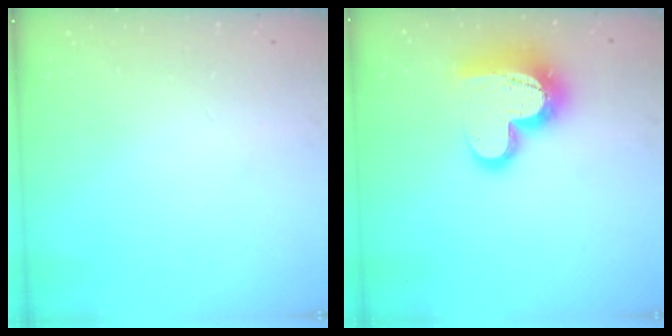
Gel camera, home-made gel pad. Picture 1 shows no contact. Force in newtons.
{"total": 17.1, "press": 17.0, "slide": 1.4}